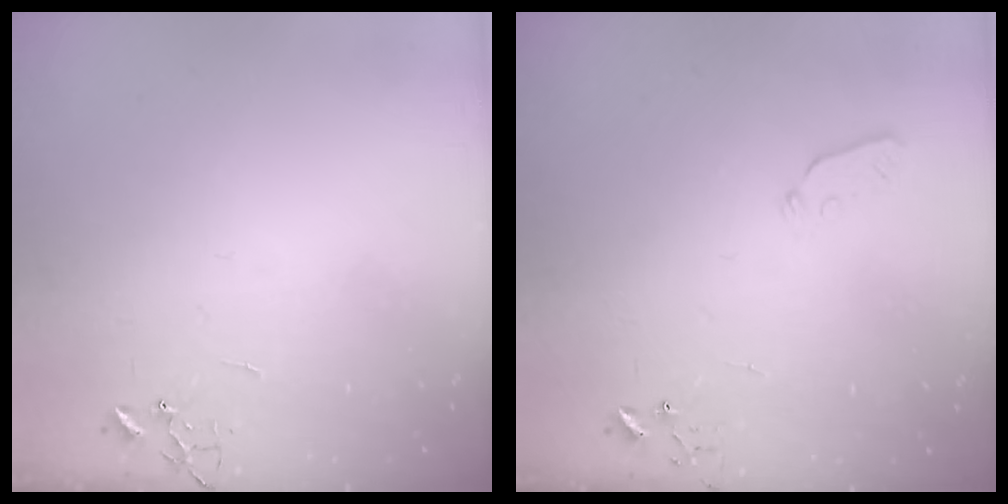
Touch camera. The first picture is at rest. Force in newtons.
{"total": 3.9, "press": 3.8, "slide": 0.8}